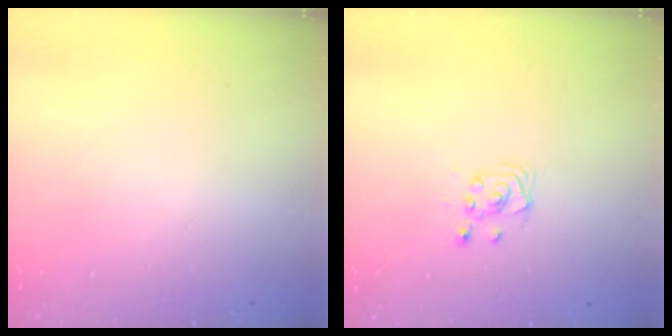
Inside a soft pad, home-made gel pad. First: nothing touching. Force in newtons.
{"total": 2.9, "press": 2.9, "slide": 0.4}